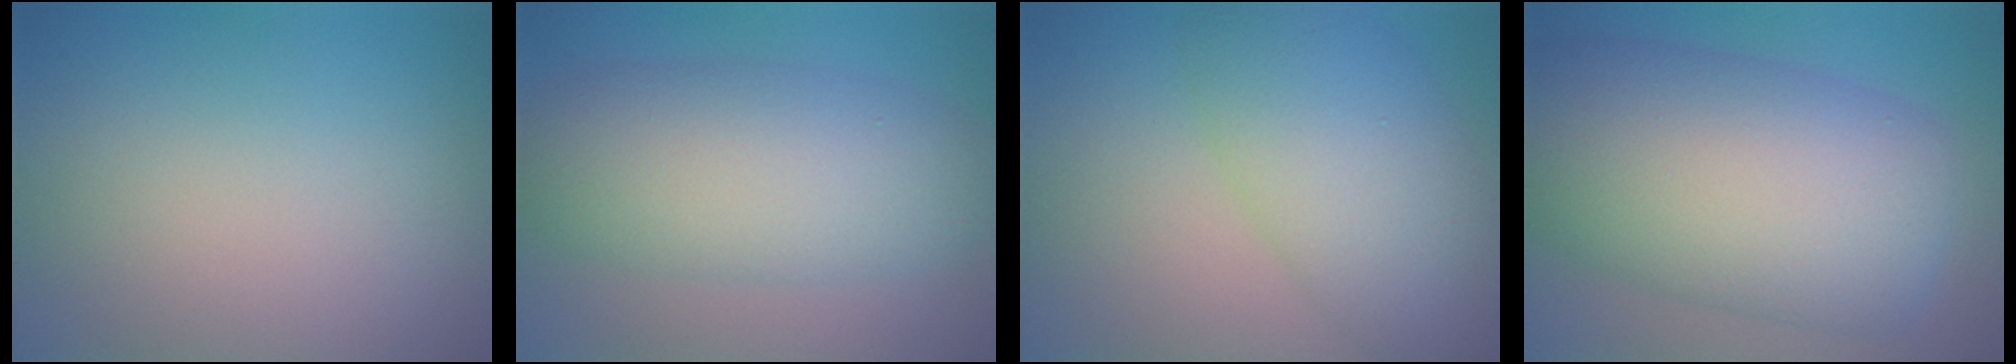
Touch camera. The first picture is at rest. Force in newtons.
{"total": 7.6, "press": 7.6, "slide": 0.2}
{"total": 7.2, "press": 7.2, "slide": 0.3}
{"total": 12.8, "press": 12.8, "slide": 0.5}